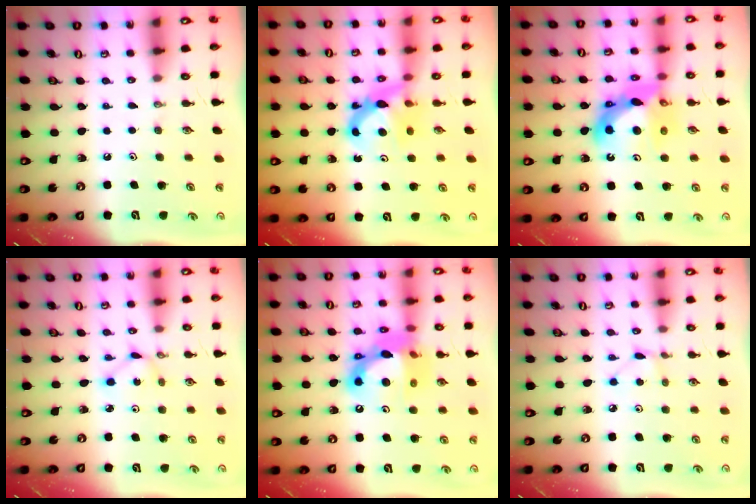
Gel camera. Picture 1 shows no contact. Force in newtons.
{"total": 7.0, "press": 6.9, "slide": 0.5}
{"total": 13.8, "press": 13.7, "slide": 1.5}
{"total": 1.6, "press": 1.6, "slide": 0.2}
{"total": 16.1, "press": 16.0, "slide": 1.4}
{"total": 3.1, "press": 3.0, "slide": 0.4}